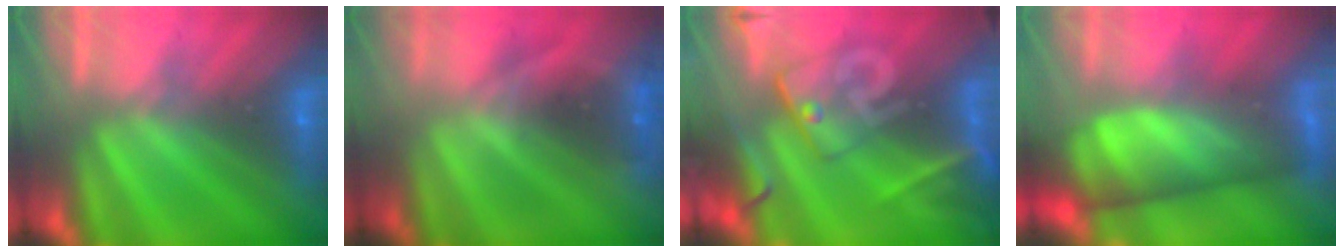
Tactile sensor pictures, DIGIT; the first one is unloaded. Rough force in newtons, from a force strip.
{"total": 2.1}
{"total": 9.1}
{"total": 10.8}